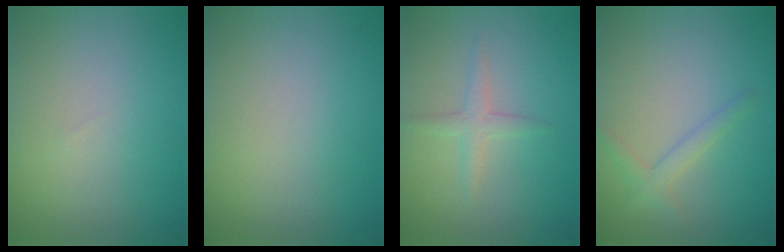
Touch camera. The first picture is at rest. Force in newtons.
{"total": 0.0}
{"total": 1.6, "press": 1.6, "slide": 0.0}
{"total": 1.7, "press": 1.7, "slide": 0.1}